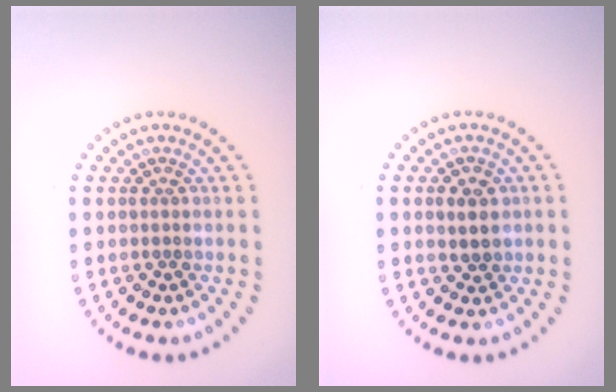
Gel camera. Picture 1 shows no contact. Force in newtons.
{"total": 2.3, "press": 2.3, "slide": 0.6}